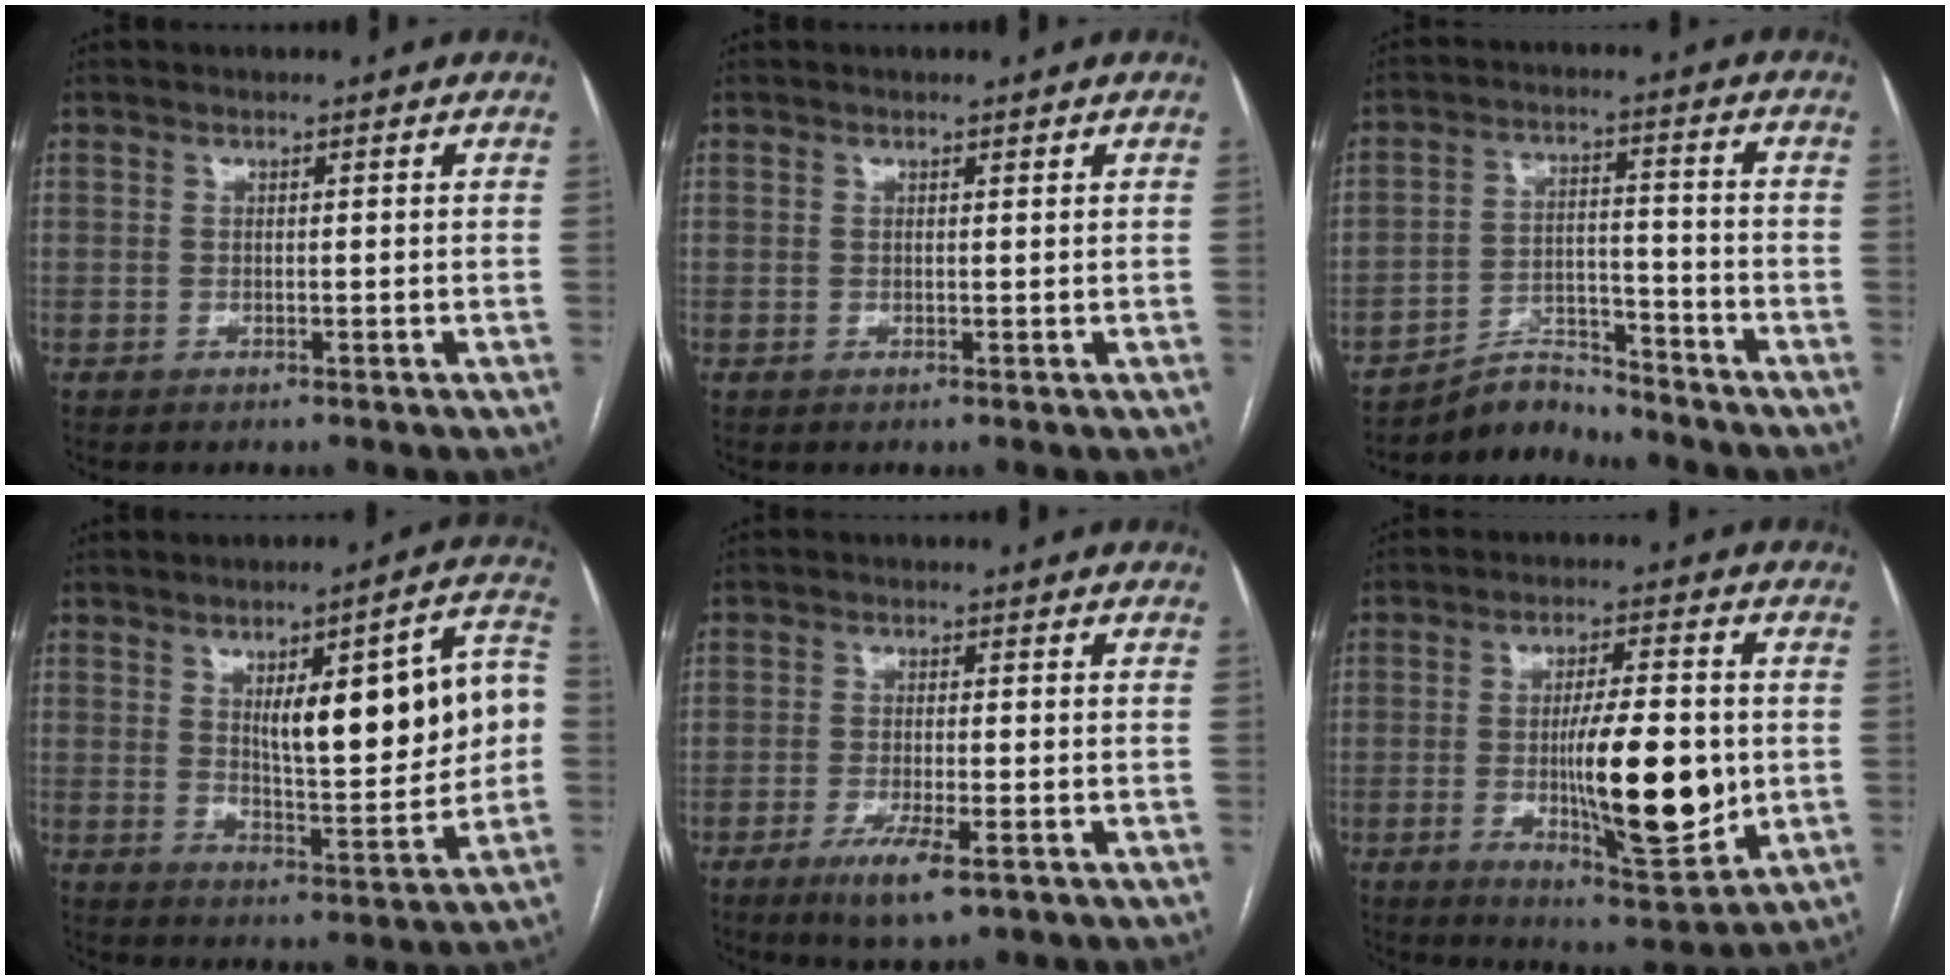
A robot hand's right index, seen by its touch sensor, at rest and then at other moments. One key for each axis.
{"total": 0.6, "fx": 0.5, "fy": 0.1, "fz": 0.4, "tx": -0.008, "ty": 0.000, "tz": 0.006}
{"total": 6.3, "fx": -6.2, "fy": 1.1, "fz": -0.8, "tx": 0.019, "ty": 0.022, "tz": -0.106}
{"total": 17.0, "fx": 2.7, "fy": 4.2, "fz": 16.2, "tx": -0.219, "ty": 0.028, "tz": 0.046}
{"total": 6.2, "fx": -3.5, "fy": 1.1, "fz": 5.0, "tx": -0.094, "ty": -0.013, "tz": -0.055}
{"total": 14.7, "fx": -1.6, "fy": 3.4, "fz": 14.2, "tx": -0.228, "ty": -0.010, "tz": -0.018}